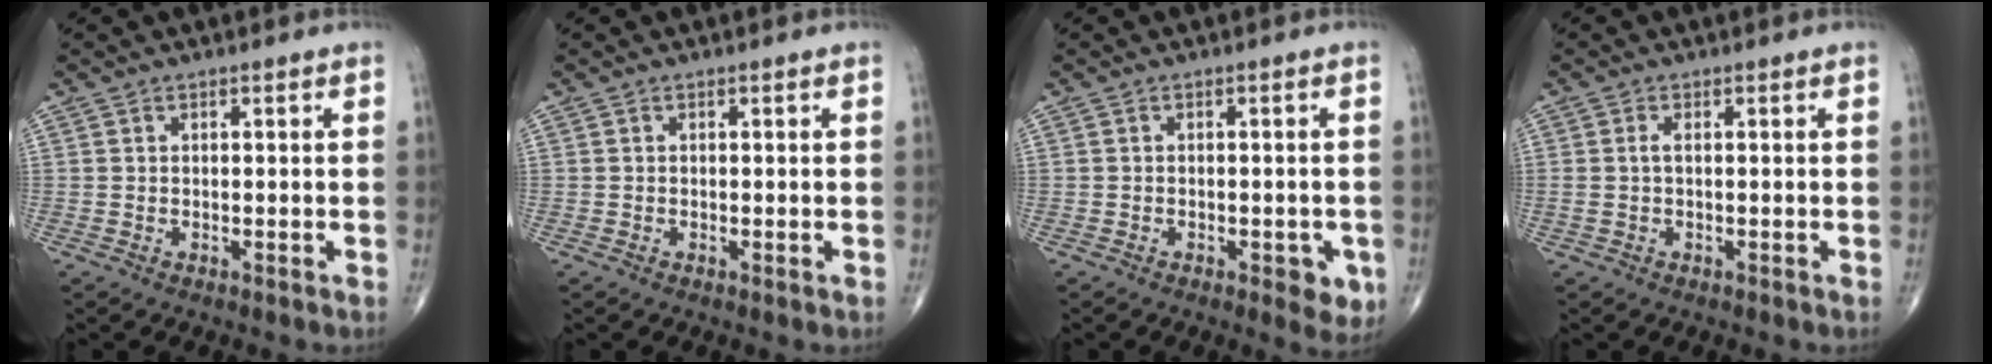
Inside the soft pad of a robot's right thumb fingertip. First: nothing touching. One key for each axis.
{"total": 0.0}
{"total": 4.5, "fx": -1.7, "fy": 2.1, "fz": 3.7, "tx": -0.026, "ty": -0.002, "tz": -0.018}
{"total": 1.5, "fx": 0.1, "fy": 0.6, "fz": 1.3, "tx": -0.036, "ty": 0.003, "tz": 0.003}